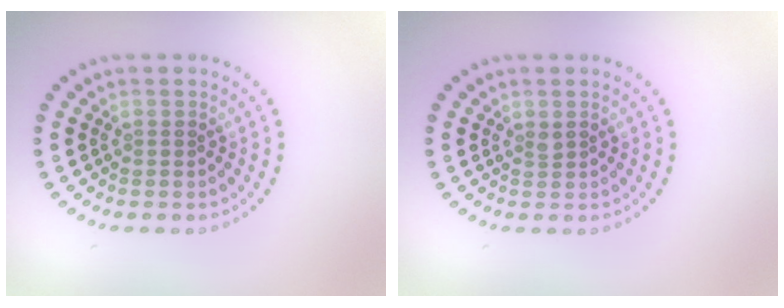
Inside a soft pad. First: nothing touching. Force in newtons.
{"total": 0.6, "press": 0.5, "slide": 0.3}